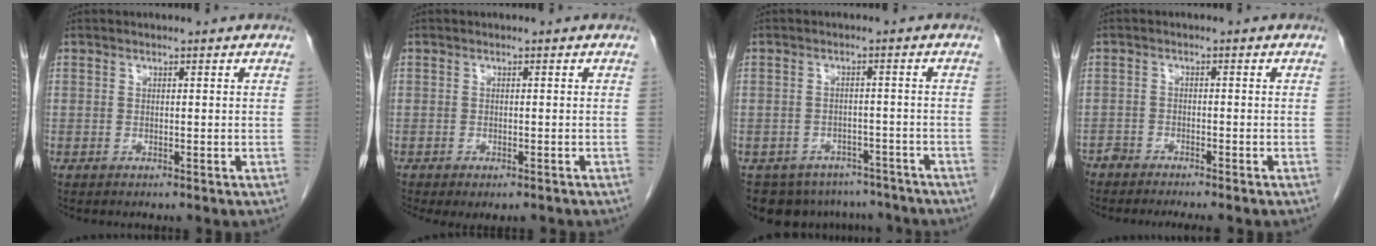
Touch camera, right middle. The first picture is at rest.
{"total": 4.7, "force": [-3.7, 1.7, 2.3], "torque": [-0.022, -0.006, -0.050]}
{"total": 11.1, "force": [-9.3, 5.8, 1.8], "torque": [-0.029, 0.010, -0.110]}
{"total": 5.7, "force": [-5.3, 0.8, 2.0], "torque": [-0.017, -0.010, -0.084]}